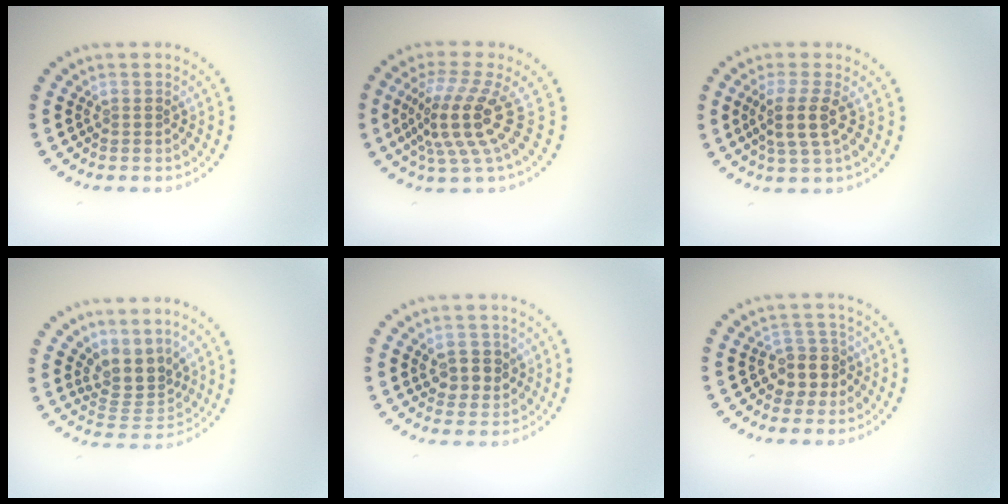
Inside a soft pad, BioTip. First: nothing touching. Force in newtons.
{"total": 5.1, "press": 3.6, "slide": 3.5}
{"total": 2.9, "press": 2.4, "slide": 1.6}
{"total": 3.4, "press": 2.5, "slide": 2.3}
{"total": 2.9, "press": 2.8, "slide": 0.8}
{"total": 2.7, "press": 2.5, "slide": 1.2}